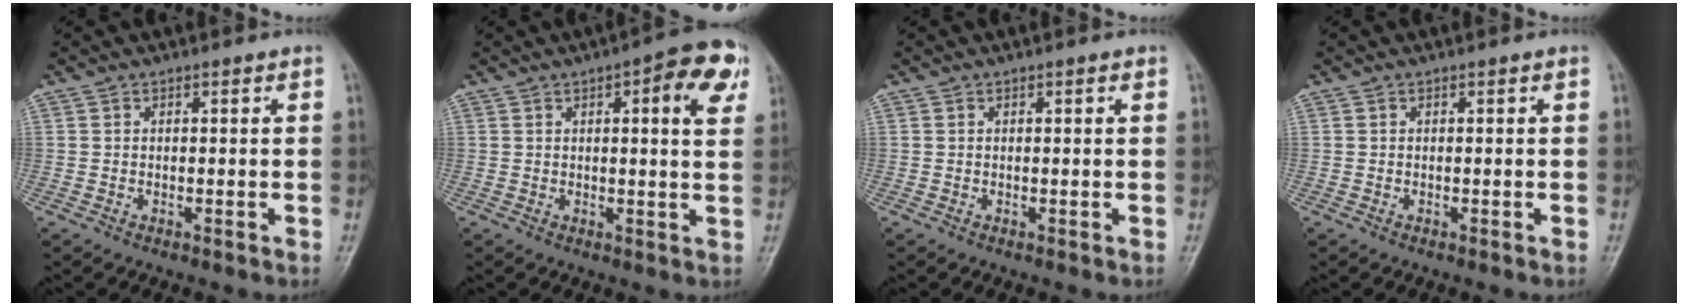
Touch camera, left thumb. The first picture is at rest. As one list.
[{"total": 9.5, "force": [3.8, 2.8, 8.3], "torque": [-0.086, 0.000, 0.040]}, {"total": 0.6, "force": [0.3, 0.3, 0.4], "torque": [-0.003, 0.000, 0.002]}, {"total": 0.0}]